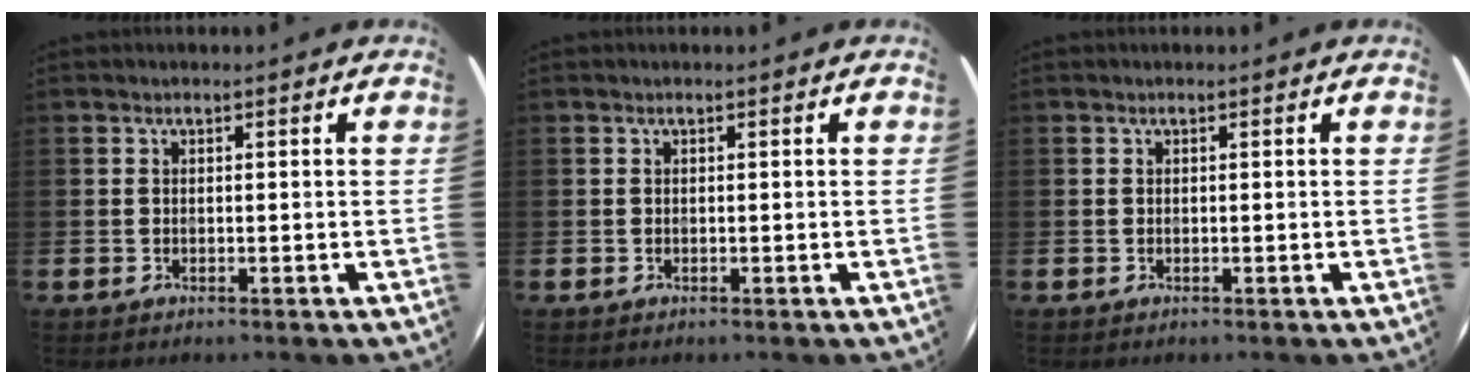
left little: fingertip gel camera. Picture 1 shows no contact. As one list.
[{"total": 0.0}, {"total": 0.0}]